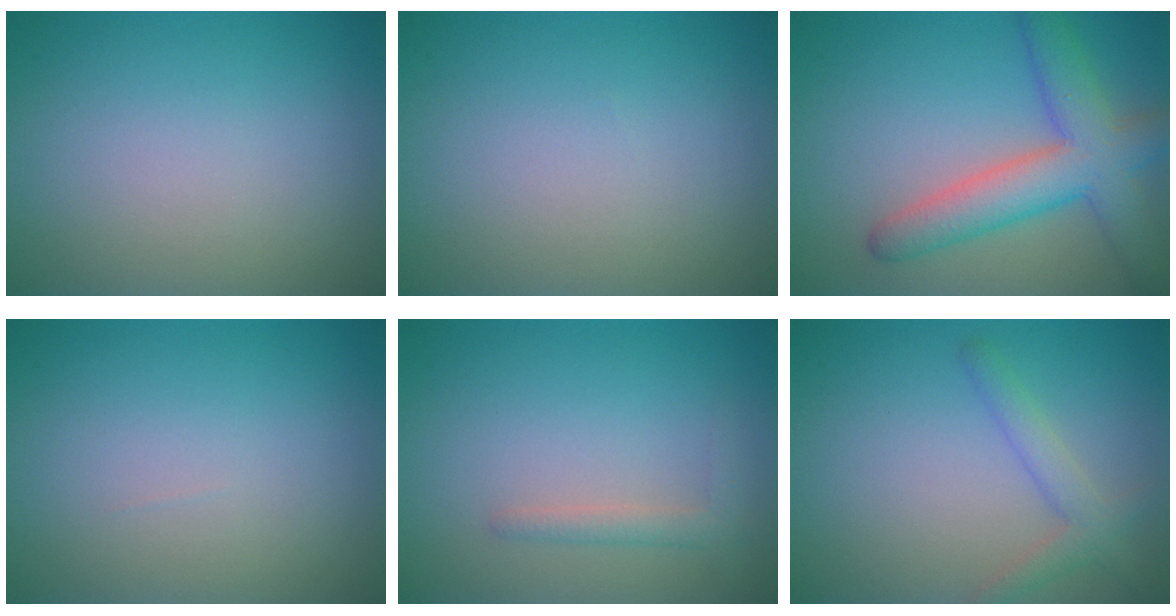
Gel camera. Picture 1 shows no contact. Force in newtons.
{"total": 0.0}
{"total": 6.6, "press": 6.6, "slide": 0.3}
{"total": 0.0}
{"total": 1.6, "press": 1.6, "slide": 0.1}
{"total": 2.4, "press": 2.4, "slide": 0.2}